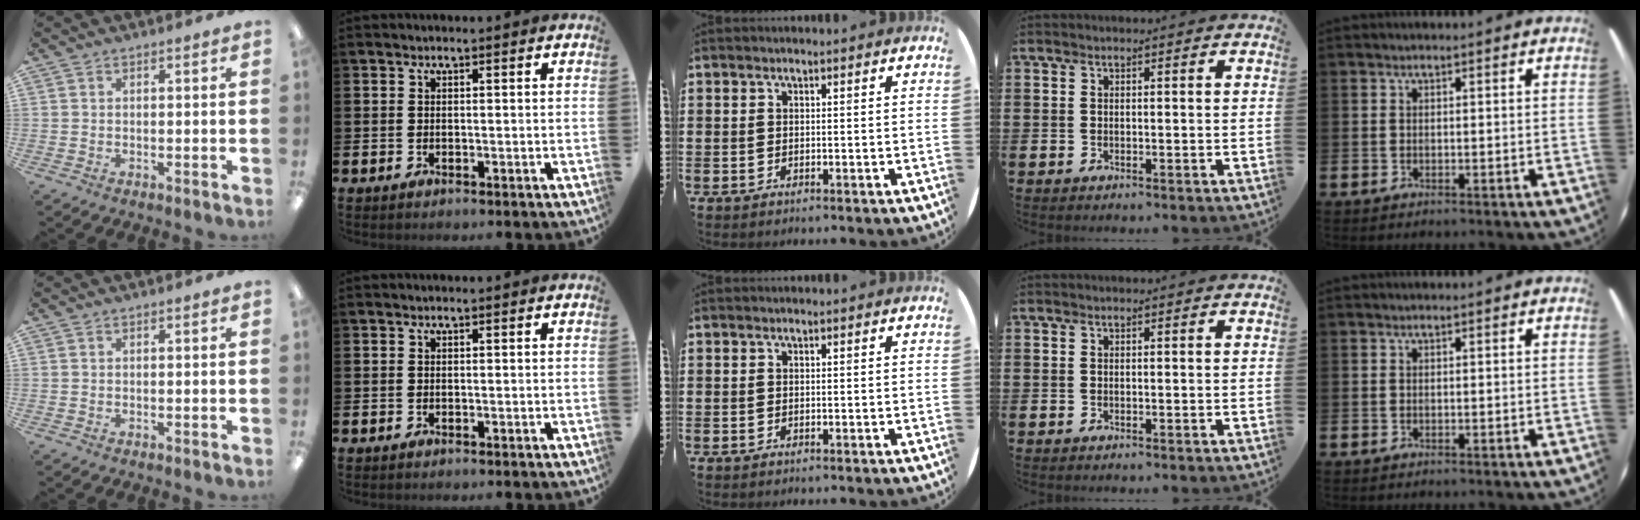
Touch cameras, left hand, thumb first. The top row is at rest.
{}